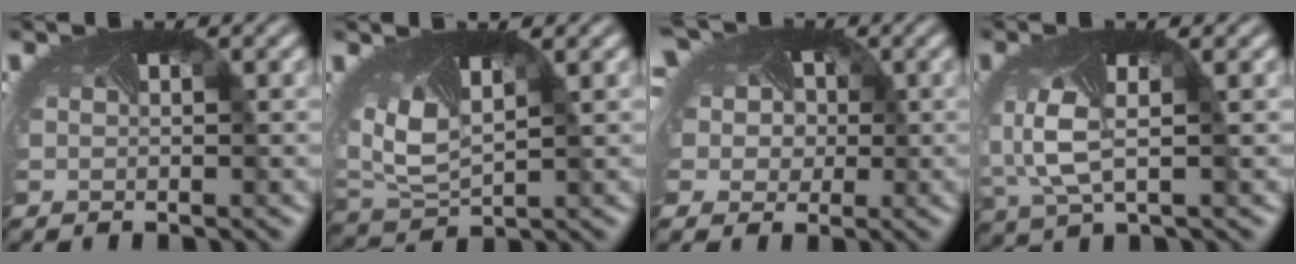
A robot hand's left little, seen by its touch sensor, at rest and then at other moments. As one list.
[{"total": 6.0, "force": [2.2, 3.5, 4.3], "torque": [-0.115, -0.003, 0.053]}, {"total": 11.4, "force": [3.4, 8.5, 6.7], "torque": [-0.139, 0.019, 0.033]}, {"total": 4.0, "force": [-0.3, 2.1, 3.4], "torque": [-0.108, -0.014, 0.000]}]